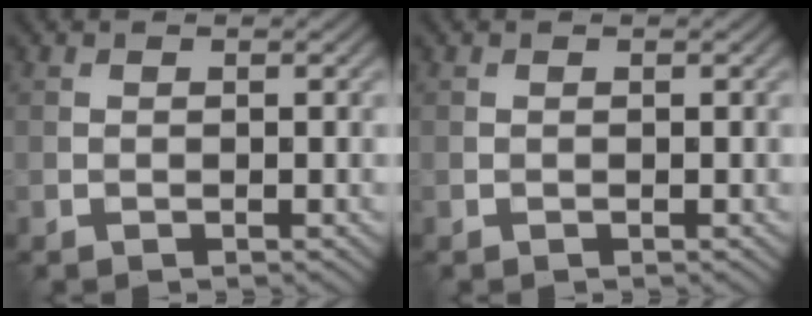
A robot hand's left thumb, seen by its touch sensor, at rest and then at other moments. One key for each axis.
{"total": 0.0}